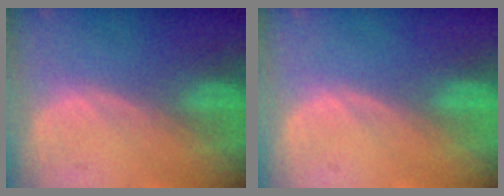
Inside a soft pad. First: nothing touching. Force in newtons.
{"total": 0.0}